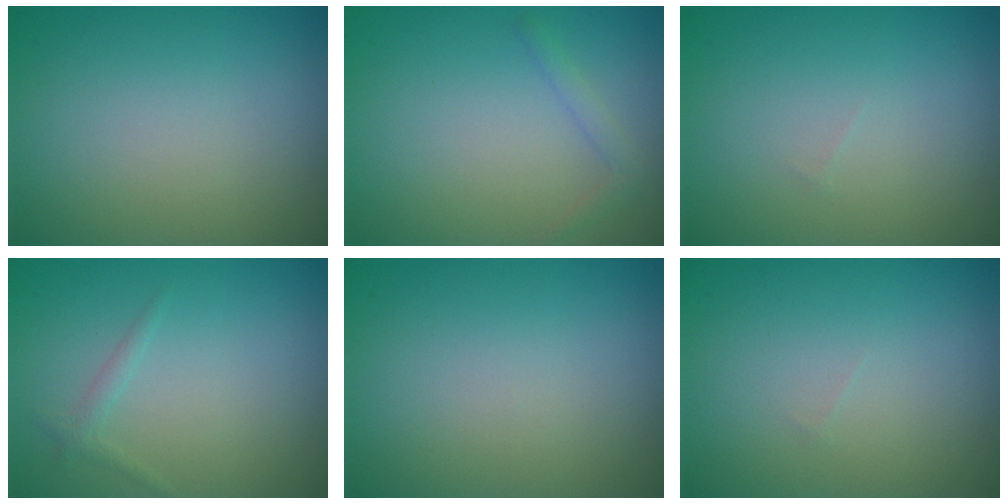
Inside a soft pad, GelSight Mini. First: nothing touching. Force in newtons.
{"total": 1.1, "press": 1.1, "slide": 0.1}
{"total": 0.0}
{"total": 0.9, "press": 0.9, "slide": 0.0}
{"total": 0.0}
{"total": 0.0}